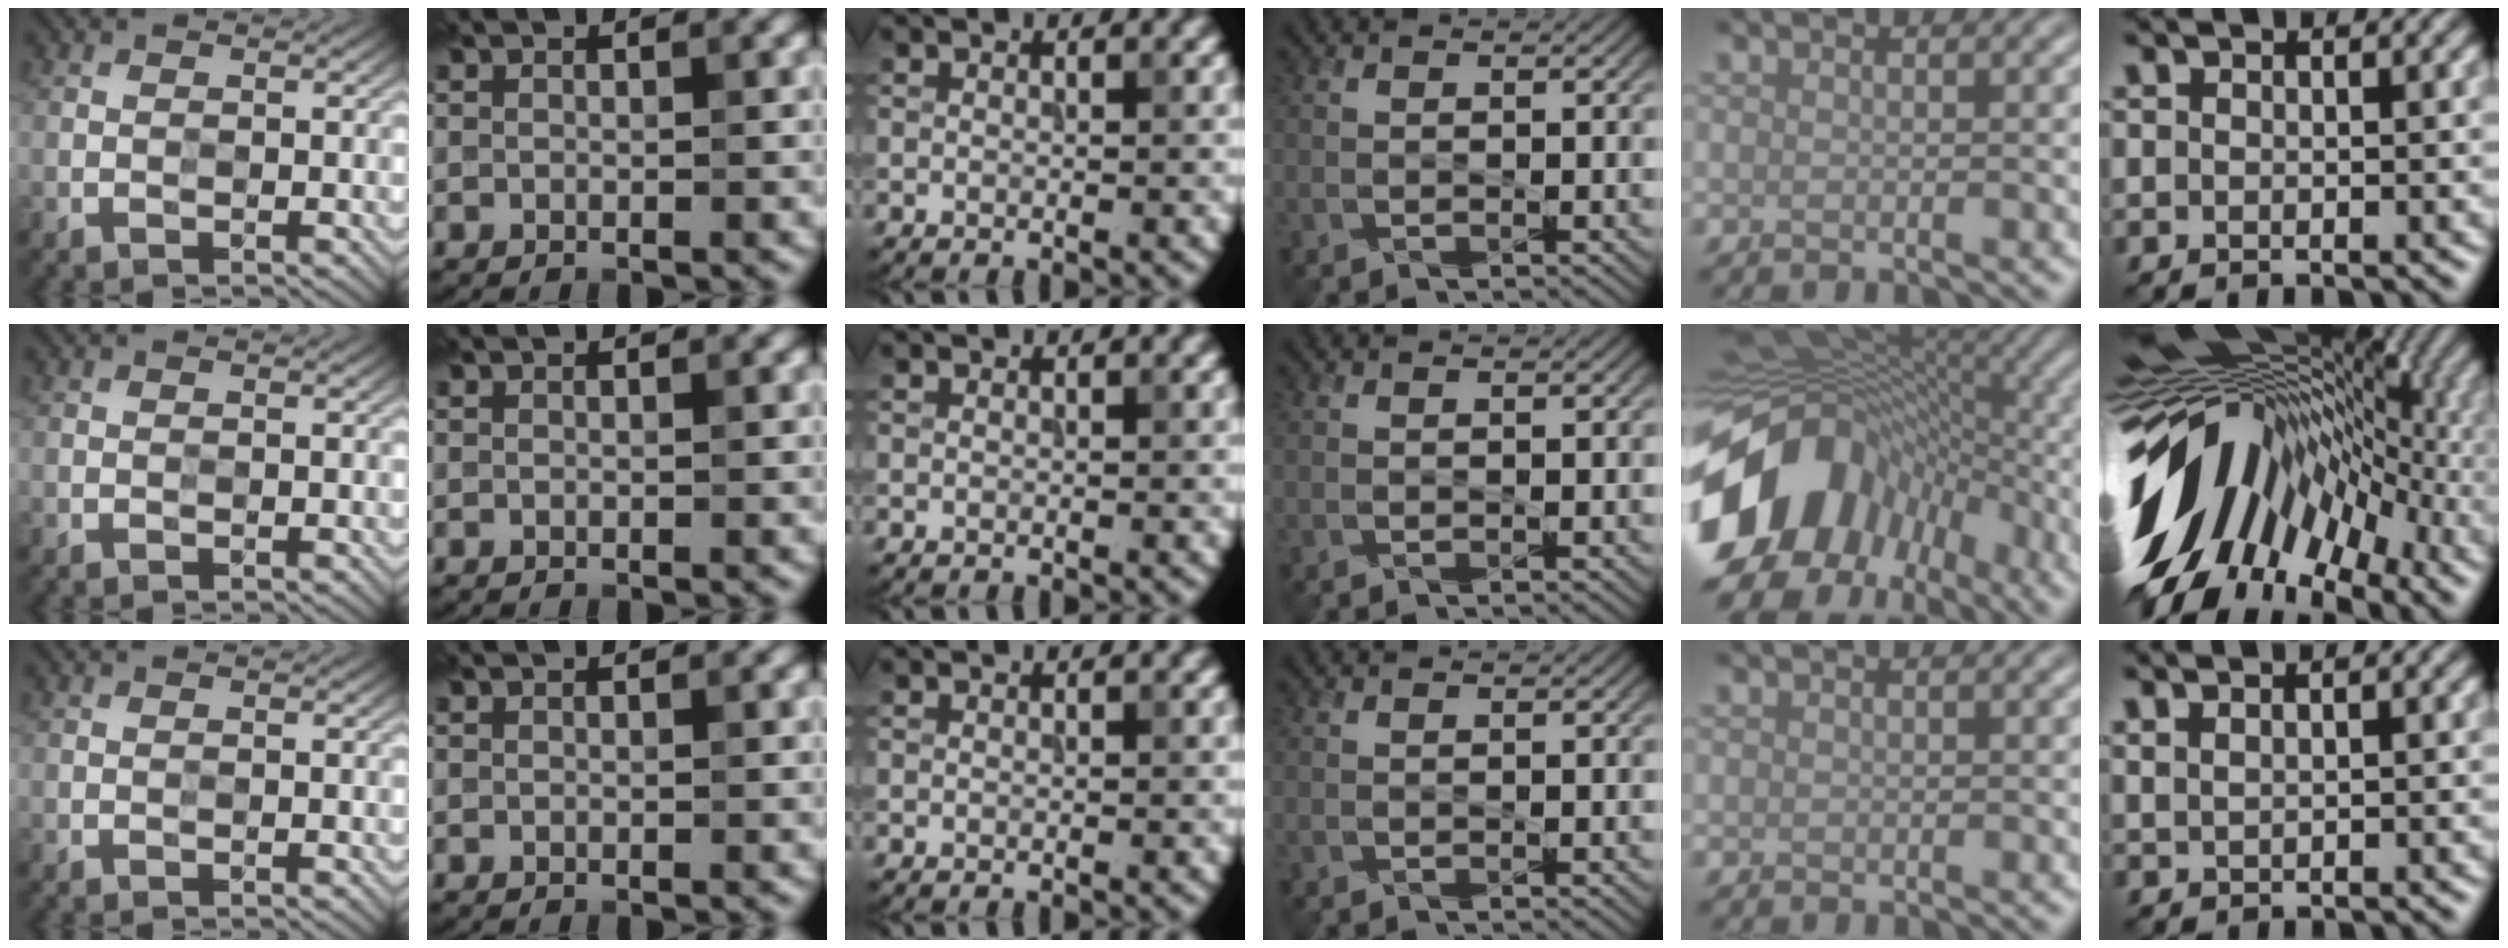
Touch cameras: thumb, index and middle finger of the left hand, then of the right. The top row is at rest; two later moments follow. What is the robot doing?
{"motion": "press", "object": "sticky note"}